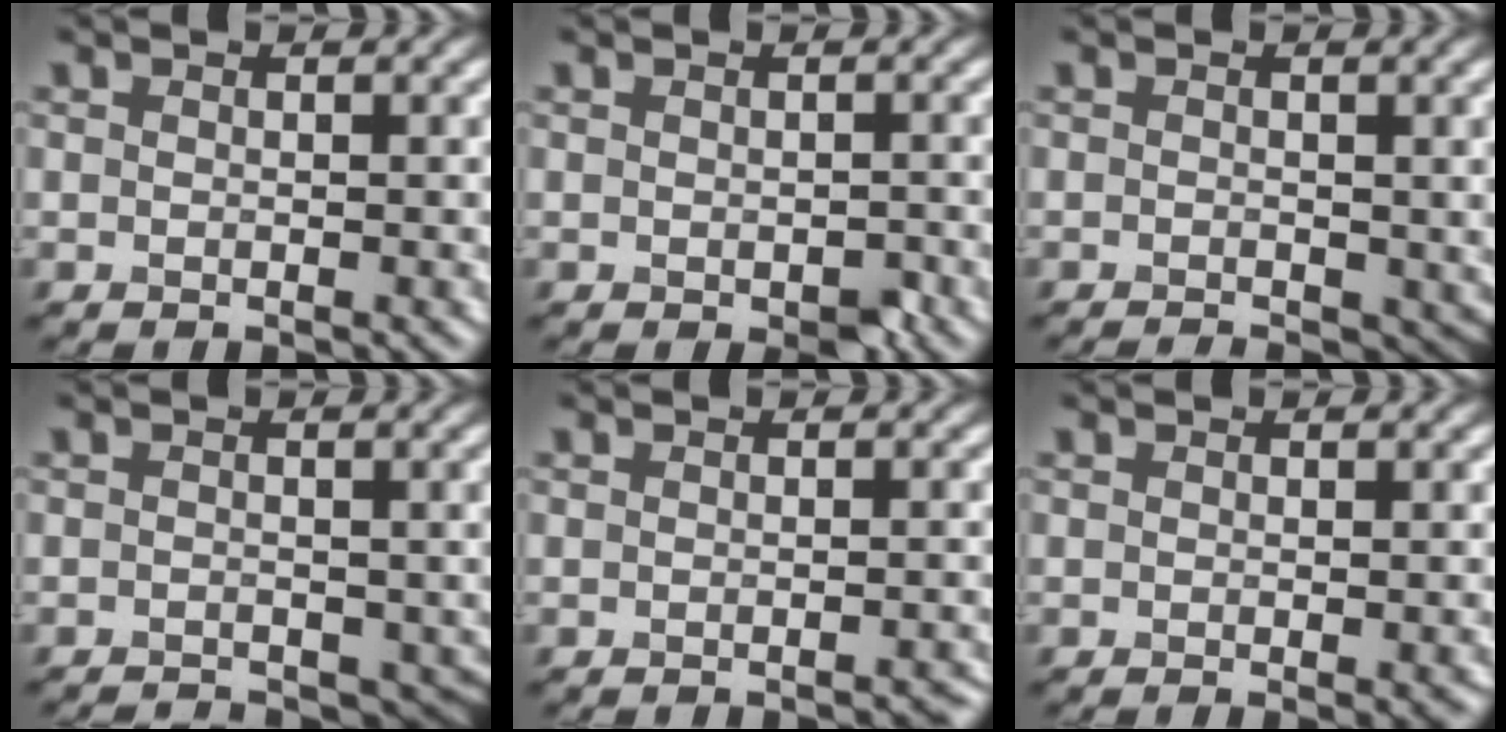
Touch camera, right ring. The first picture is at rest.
{"total": 1.1, "force": [-0.5, 0.7, 0.8], "torque": [-0.011, -0.006, -0.006]}
{"total": 2.3, "force": [-1.2, 1.1, 1.5], "torque": [-0.016, -0.007, -0.009]}
{"total": 3.9, "force": [-2.8, 1.9, 1.8], "torque": [-0.017, -0.003, -0.029]}
{"total": 1.6, "force": [-1.3, 0.4, 0.7], "torque": [0.003, 0.003, -0.015]}
{"total": 1.5, "force": [-0.6, 0.4, 1.4], "torque": [-0.009, -0.001, -0.006]}